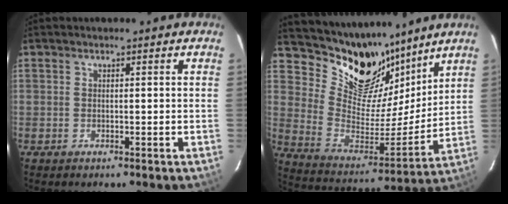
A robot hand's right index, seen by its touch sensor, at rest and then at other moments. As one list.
[{"total": 19.0, "force": [14.8, 9.4, 7.4], "torque": [-0.161, -0.016, 0.267]}]